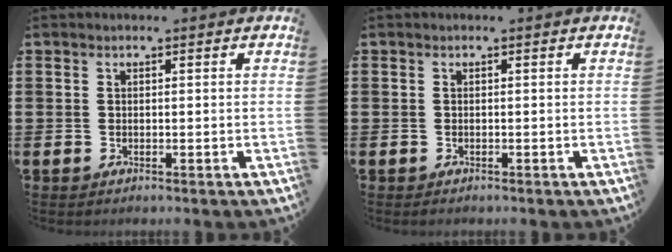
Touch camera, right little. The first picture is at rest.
{"total": 0.0}